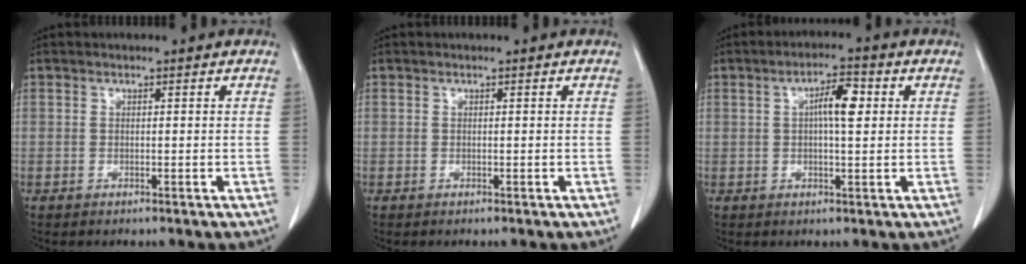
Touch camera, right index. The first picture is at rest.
{"total": 0.0}
{"total": 5.2, "force": [1.1, 1.2, 5.0], "torque": [-0.088, 0.012, 0.016]}